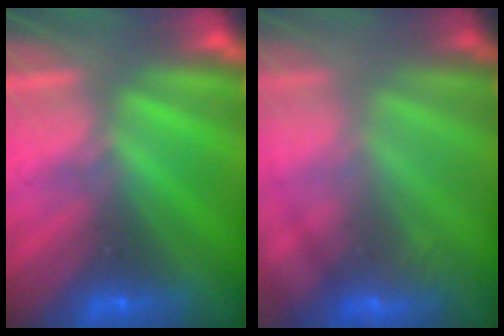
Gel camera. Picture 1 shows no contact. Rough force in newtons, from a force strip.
{"total": 2.4}